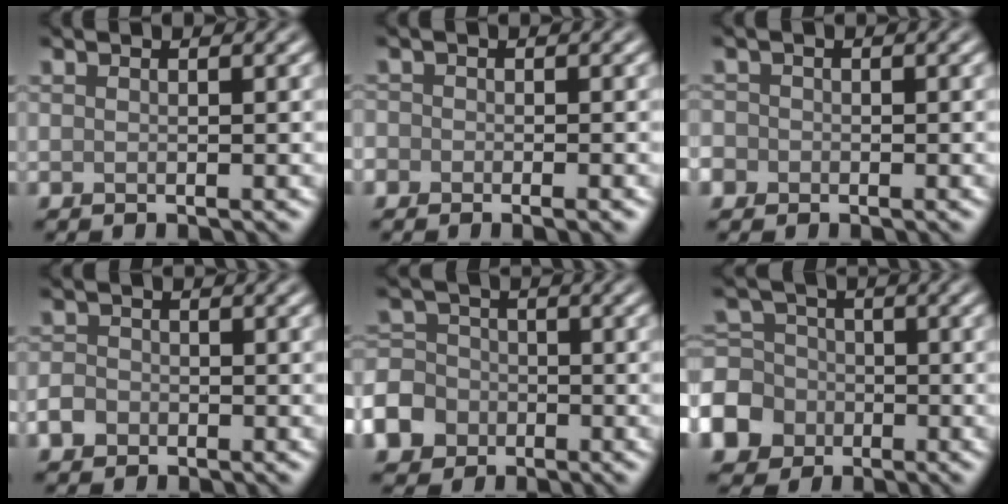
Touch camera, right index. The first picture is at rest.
{"total": 1.8, "force": [-1.1, 1.1, 1.0], "torque": [-0.008, -0.004, -0.019]}
{"total": 2.0, "force": [-0.8, 1.7, 0.5], "torque": [-0.002, 0.003, -0.020]}
{"total": 2.0, "force": [-1.0, 1.6, 0.7], "torque": [-0.008, 0.001, -0.023]}
{"total": 7.8, "force": [-4.2, 6.2, 2.1], "torque": [-0.051, -0.020, -0.094]}
{"total": 8.3, "force": [-3.7, 7.1, 2.2], "torque": [-0.057, -0.018, -0.092]}